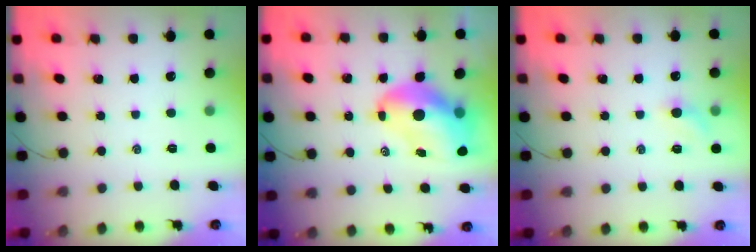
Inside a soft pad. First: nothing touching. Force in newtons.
{"total": 12.1, "press": 11.7, "slide": 3.2}
{"total": 4.4, "press": 4.3, "slide": 1.0}